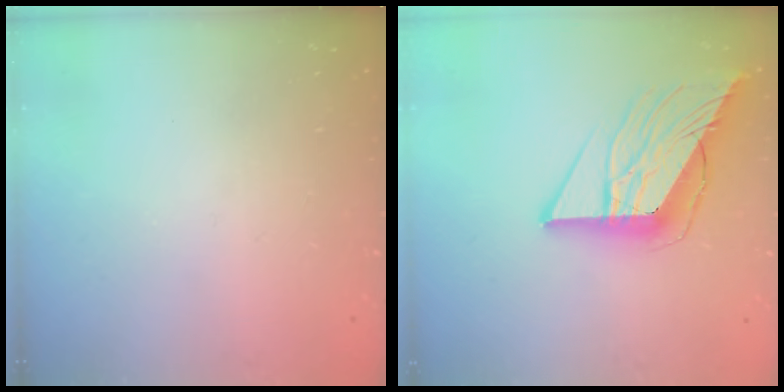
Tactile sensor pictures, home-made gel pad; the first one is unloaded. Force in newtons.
{"total": 14.7, "press": 14.6, "slide": 1.7}